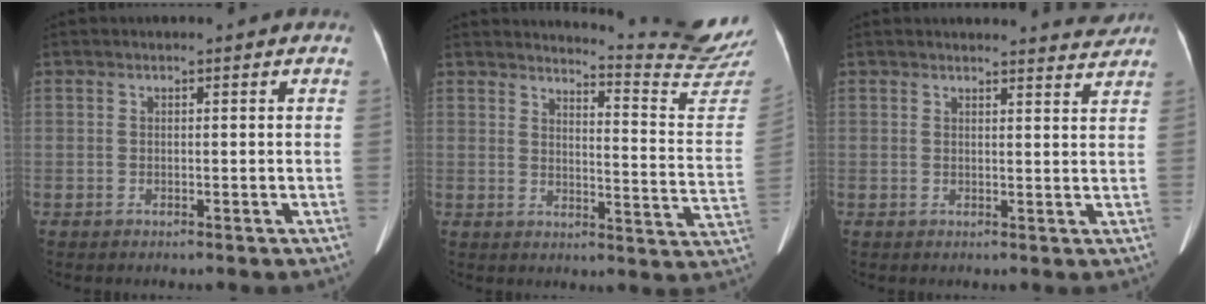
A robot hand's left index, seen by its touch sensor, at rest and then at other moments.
{"total": 15.2, "force": [14.9, -2.4, 1.5], "torque": [-0.026, -0.144, 0.162]}
{"total": 4.4, "force": [4.4, 0.0, 0.2], "torque": [-0.010, -0.015, 0.039]}